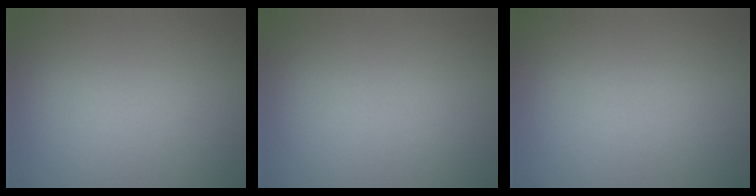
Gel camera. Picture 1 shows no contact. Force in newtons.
{"total": 0.0}
{"total": 0.0}